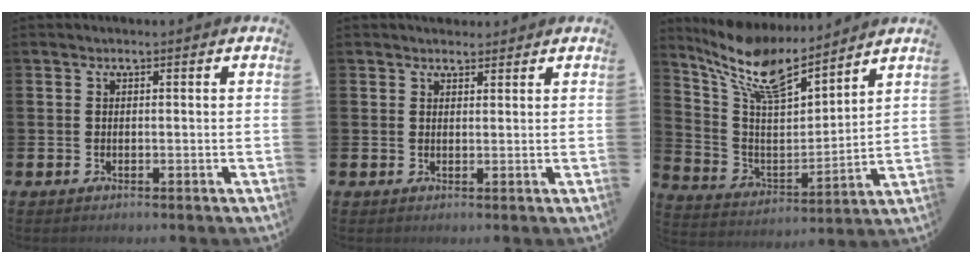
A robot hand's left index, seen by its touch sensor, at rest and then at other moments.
{"total": 2.3, "force": [2.1, 0.7, -0.1], "torque": [0.005, -0.007, 0.039]}
{"total": 11.4, "force": [9.6, 3.1, 5.3], "torque": [-0.147, -0.046, 0.172]}